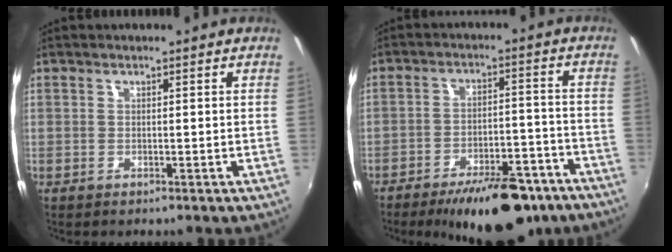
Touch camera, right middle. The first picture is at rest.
{"total": 17.3, "force": [-13.0, 6.2, 9.6], "torque": [-0.150, -0.005, -0.175]}